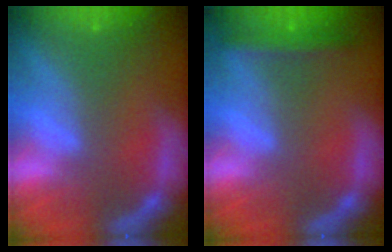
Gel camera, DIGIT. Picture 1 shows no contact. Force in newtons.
{"total": 2.4}